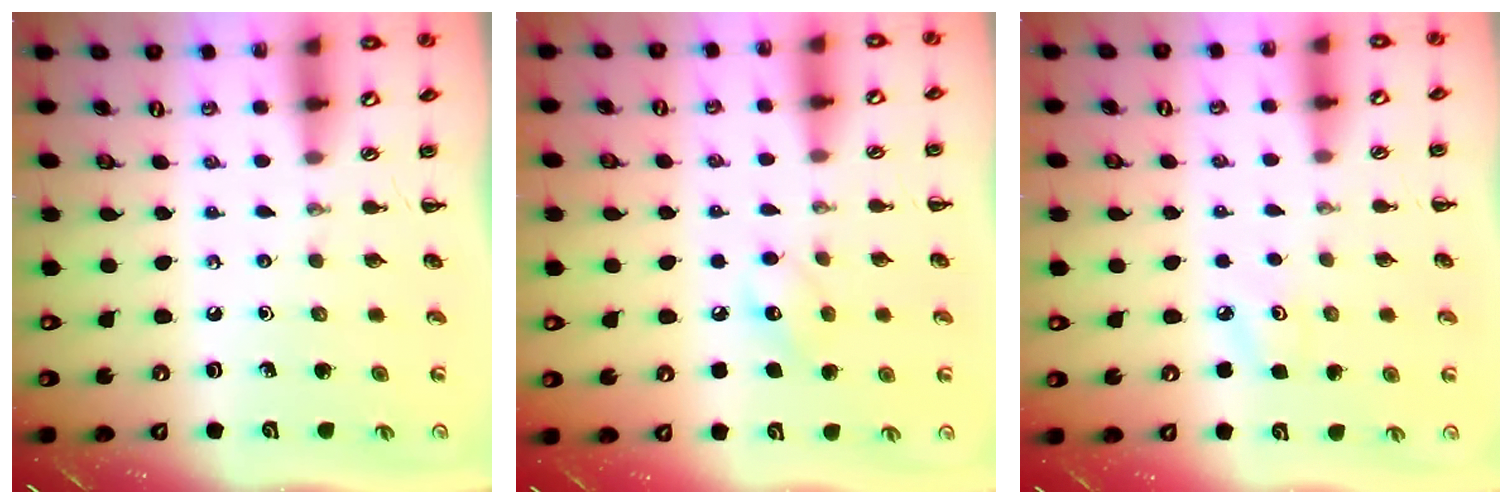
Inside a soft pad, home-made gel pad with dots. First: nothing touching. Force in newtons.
{"total": 7.9, "press": 7.7, "slide": 1.5}
{"total": 5.4, "press": 5.2, "slide": 1.7}